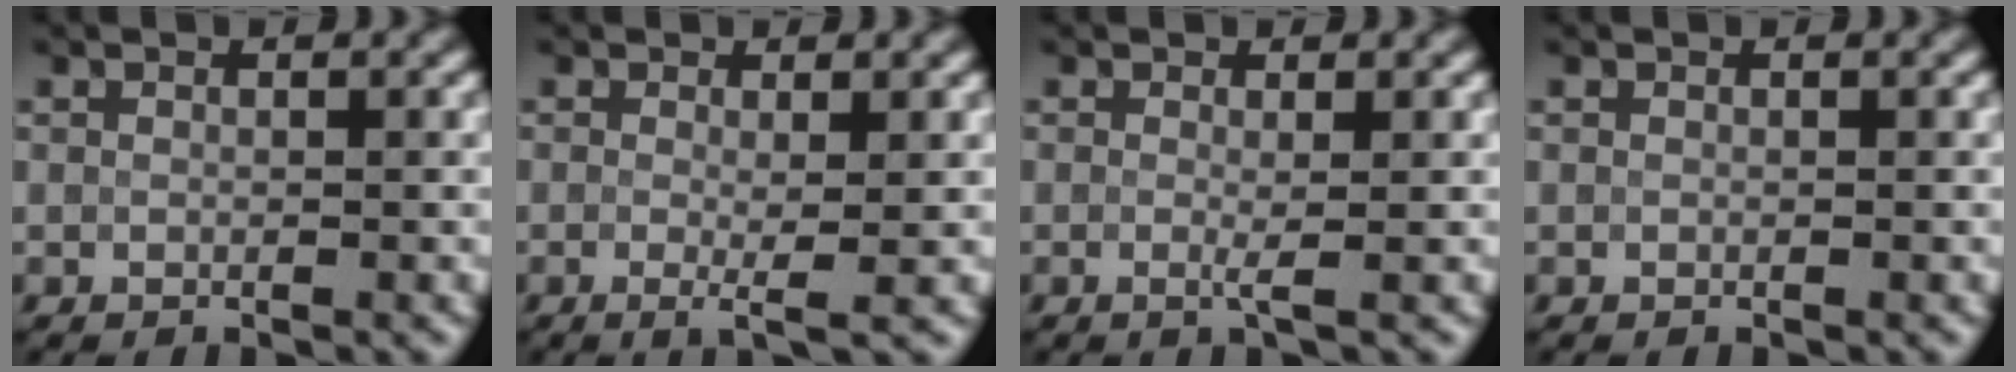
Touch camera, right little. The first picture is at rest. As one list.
[{"total": 1.9, "force": [-0.1, 0.1, 1.8], "torque": [-0.034, -0.011, -0.003]}, {"total": 0.9, "force": [-0.1, 0.0, 0.9], "torque": [-0.021, -0.008, -0.004]}, {"total": 0.0}]